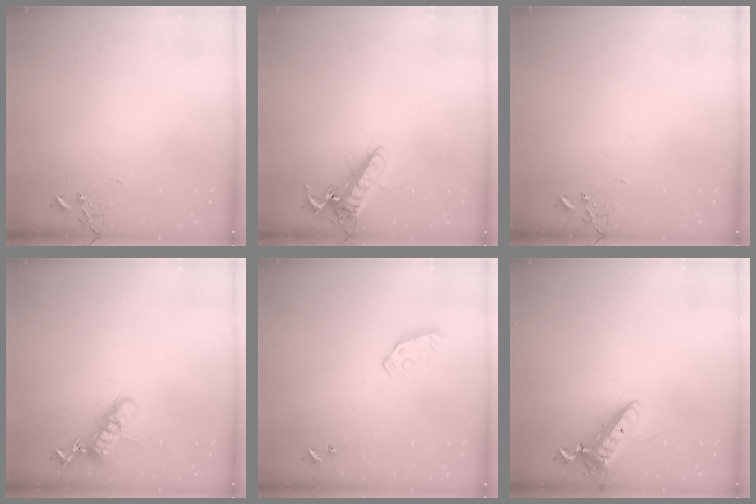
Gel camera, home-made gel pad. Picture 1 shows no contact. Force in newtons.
{"total": 15.2, "press": 15.0, "slide": 2.4}
{"total": 0.0}
{"total": 13.8, "press": 13.8, "slide": 0.7}
{"total": 6.5, "press": 6.5, "slide": 0.4}
{"total": 14.5, "press": 14.2, "slide": 2.9}